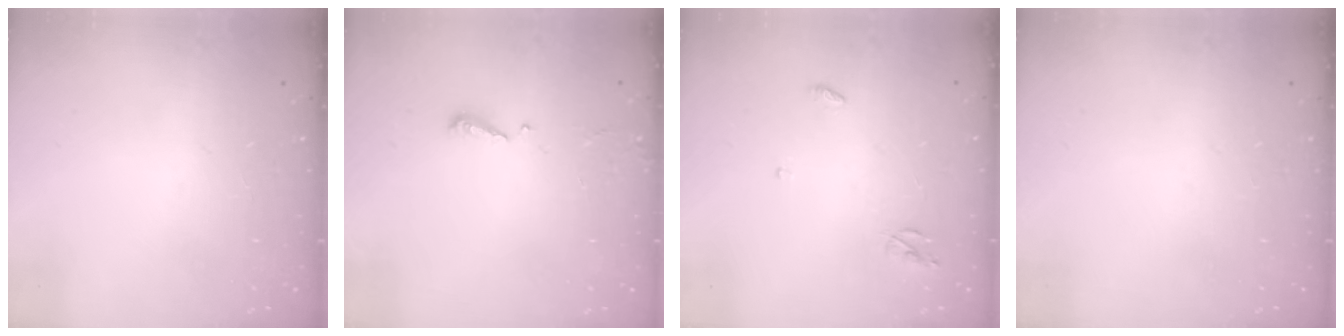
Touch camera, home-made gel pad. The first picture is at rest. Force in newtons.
{"total": 4.9, "press": 4.8, "slide": 0.4}
{"total": 3.7, "press": 3.7, "slide": 0.2}
{"total": 0.0}